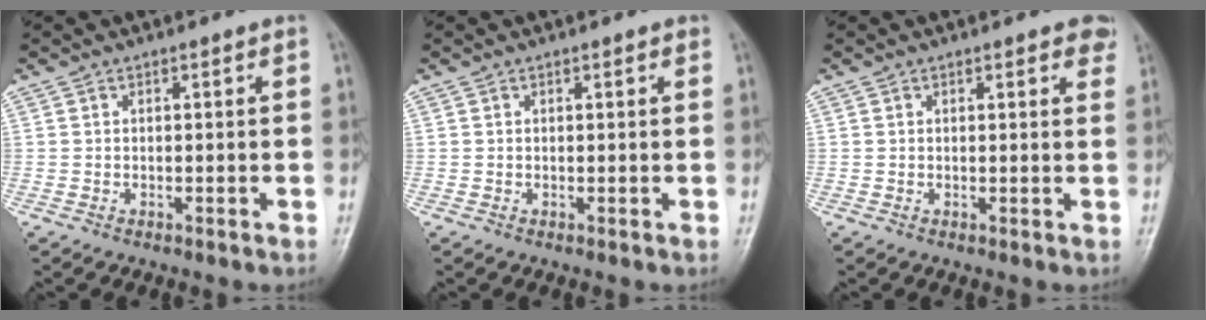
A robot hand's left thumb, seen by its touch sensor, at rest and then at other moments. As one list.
[{"total": 0.8, "force": [0.4, 0.2, 0.6], "torque": [-0.007, 0.000, 0.004]}, {"total": 3.4, "force": [2.3, 1.3, 2.2], "torque": [-0.008, -0.003, 0.022]}]